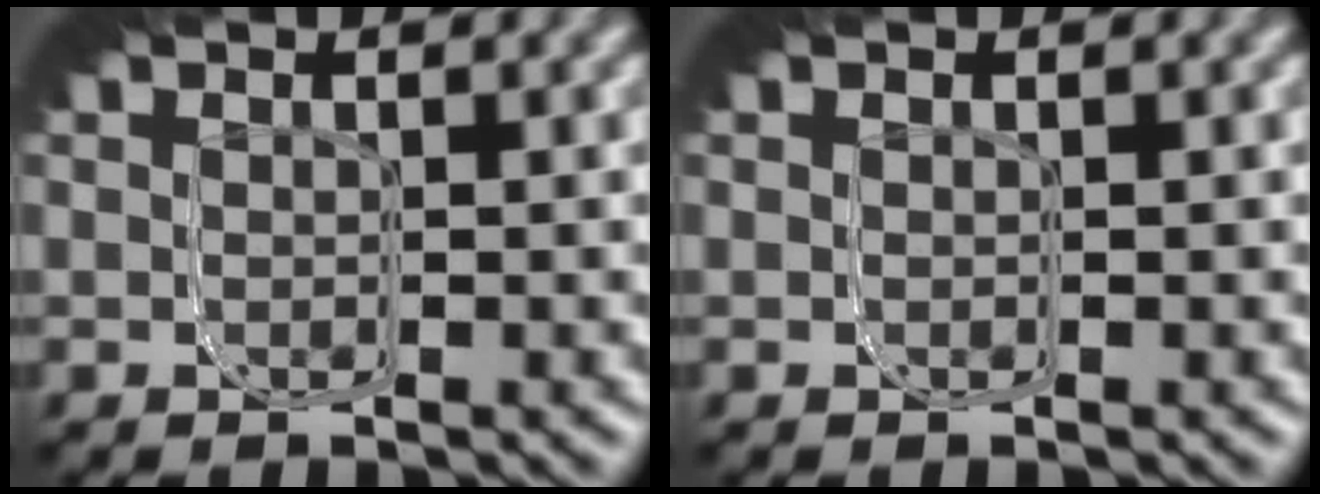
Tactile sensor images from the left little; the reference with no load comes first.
{"total": 0.0}